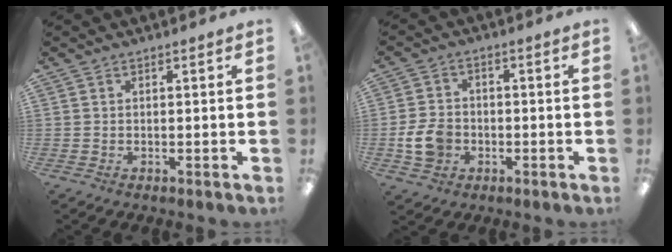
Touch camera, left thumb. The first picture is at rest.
{"total": 7.4, "force": [-1.9, 5.7, 4.4], "torque": [-0.099, 0.012, -0.034]}